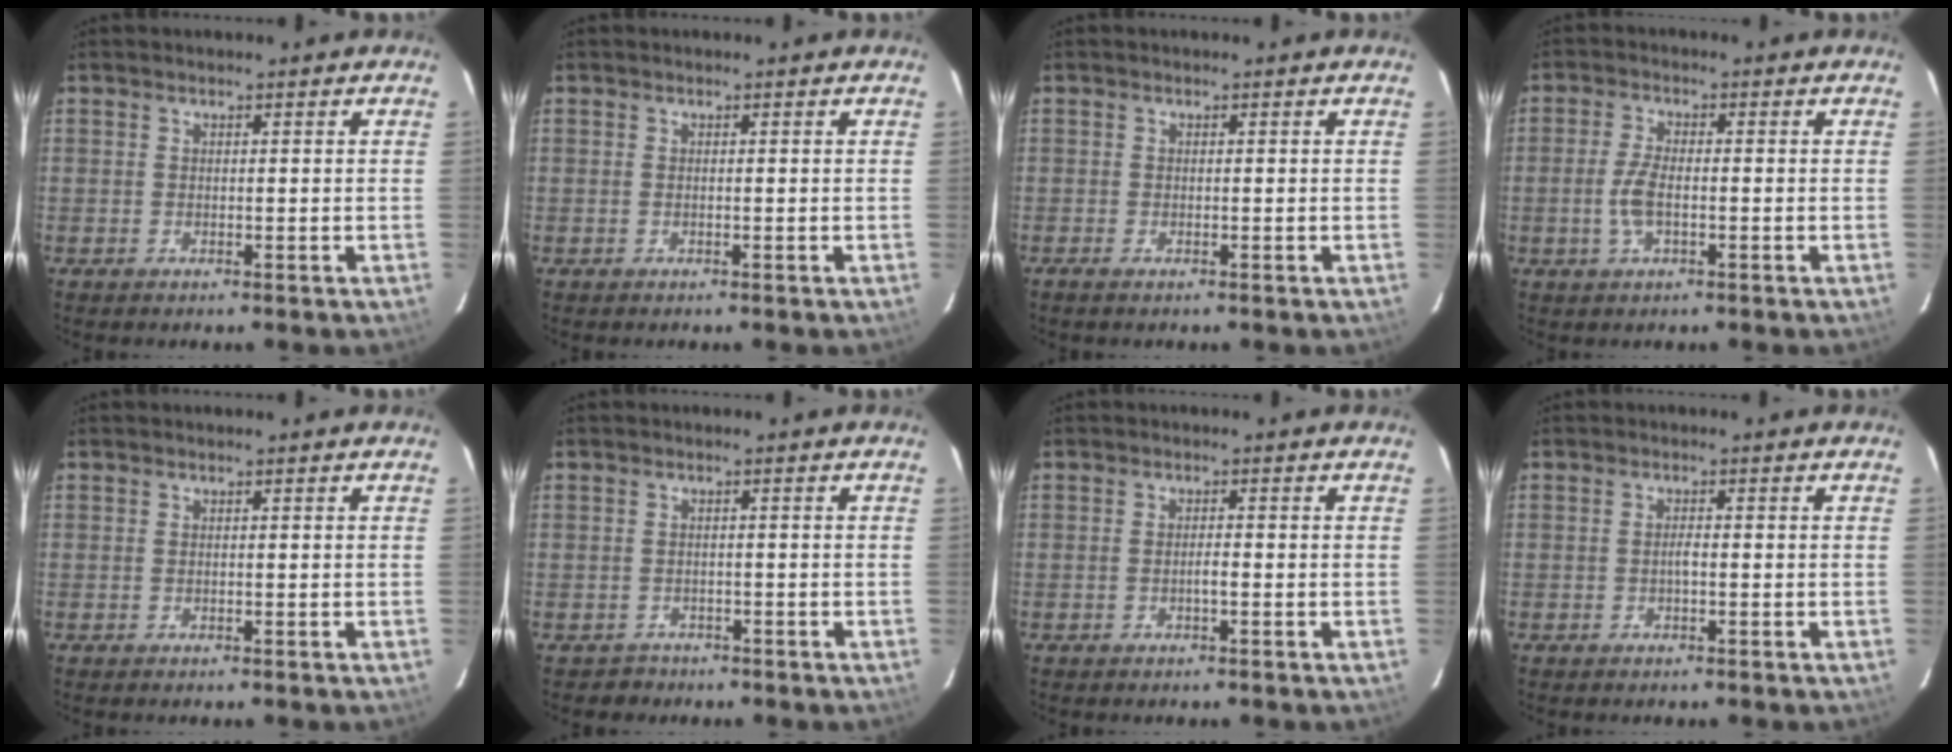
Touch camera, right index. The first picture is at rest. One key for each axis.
{"total": 0.0}
{"total": 0.7, "fx": -0.5, "fy": 0.2, "fz": 0.4, "tx": -0.009, "ty": -0.003, "tz": -0.010}
{"total": 4.6, "fx": -1.2, "fy": 1.8, "fz": 4.1, "tx": -0.092, "ty": -0.001, "tz": -0.023}
{"total": 0.0}
{"total": 2.4, "fx": -1.6, "fy": 1.8, "fz": -0.4, "tx": 0.004, "ty": 0.010, "tz": -0.022}
{"total": 1.0, "fx": -0.5, "fy": -0.1, "fz": 0.9, "tx": -0.016, "ty": 0.001, "tz": -0.010}
{"total": 1.1, "fx": -0.4, "fy": 0.2, "fz": 1.1, "tx": -0.020, "ty": 0.003, "tz": -0.008}